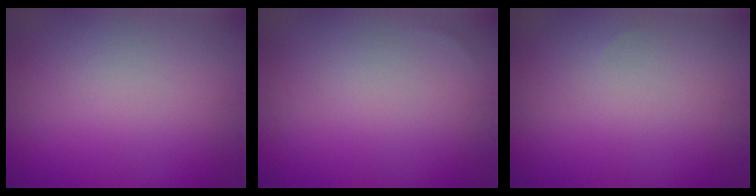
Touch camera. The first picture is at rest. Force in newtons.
{"total": 0.0}
{"total": 0.0}